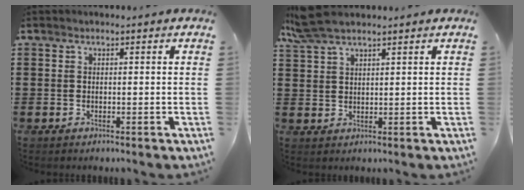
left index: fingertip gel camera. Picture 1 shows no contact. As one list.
[{"total": 5.0, "force": [3.8, 1.1, 3.0], "torque": [-0.075, -0.002, 0.069]}]